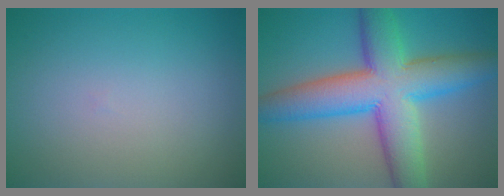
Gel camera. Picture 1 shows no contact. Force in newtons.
{"total": 10.8, "press": 10.8, "slide": 0.3}